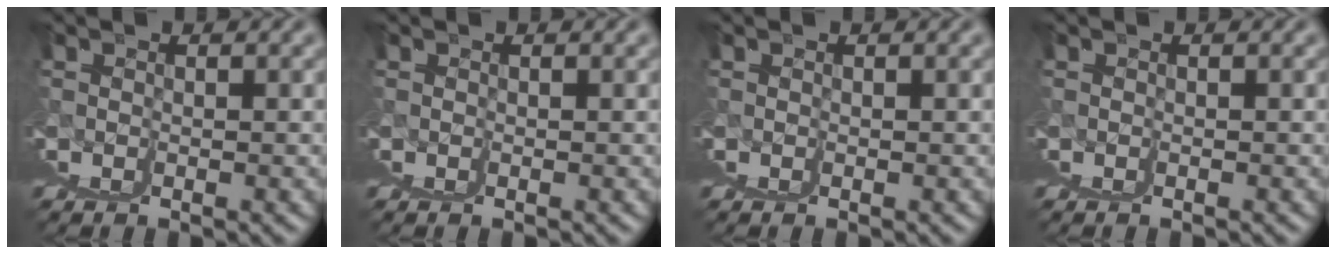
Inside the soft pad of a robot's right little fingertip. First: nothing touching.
{"total": 0.0}
{"total": 0.0}
{"total": 0.6, "force": [-0.1, -0.5, -0.4], "torque": [0.006, 0.002, -0.002]}